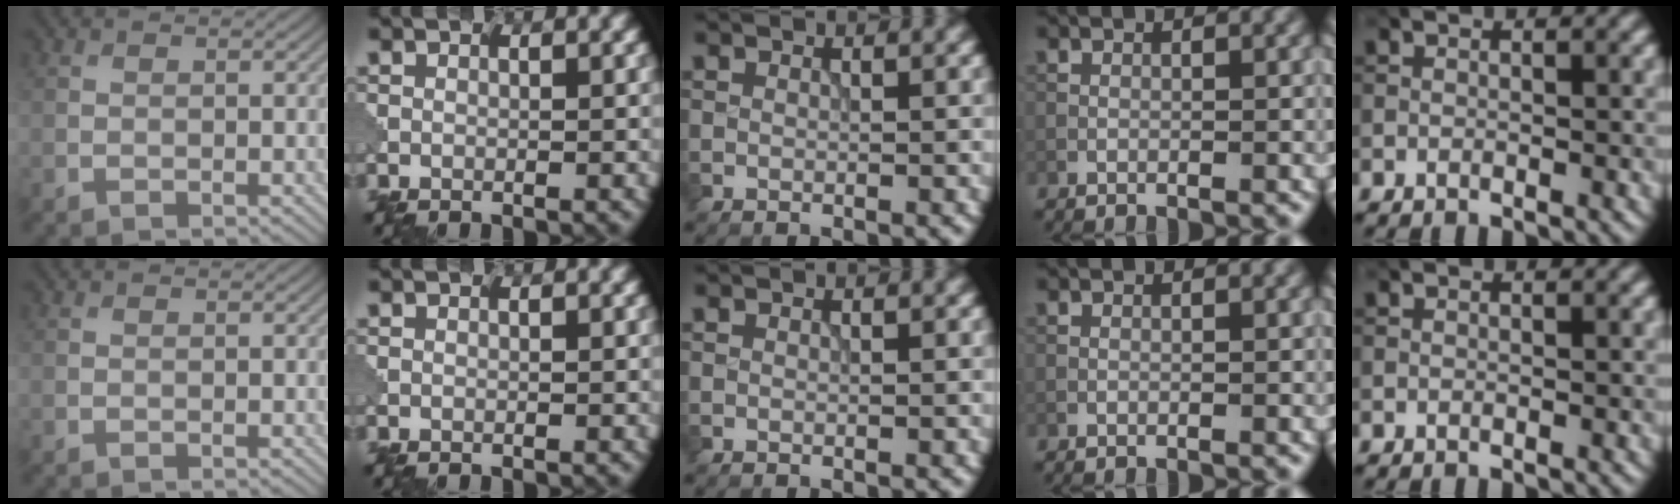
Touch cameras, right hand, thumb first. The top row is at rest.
{}